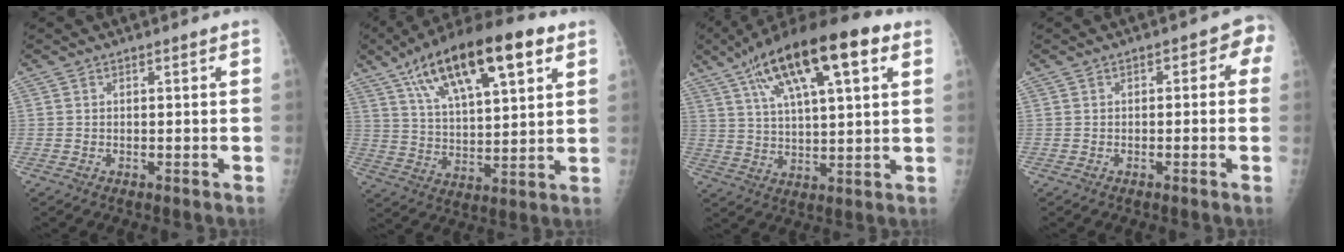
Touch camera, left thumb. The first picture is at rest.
{"total": 21.8, "force": [10.9, 8.1, 17.1], "torque": [-0.269, -0.011, 0.182]}
{"total": 21.0, "force": [10.0, 6.9, 17.1], "torque": [-0.273, 0.003, 0.165]}
{"total": 4.2, "force": [0.0, 2.5, 3.4], "torque": [-0.016, 0.021, -0.011]}